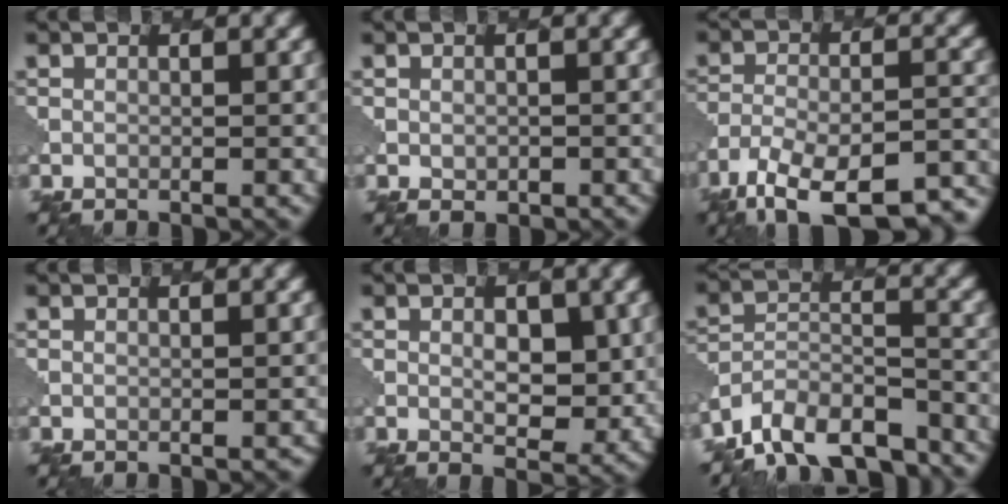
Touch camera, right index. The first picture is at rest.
{"total": 1.0, "force": [0.1, 0.9, 0.4], "torque": [-0.009, -0.007, 0.004]}
{"total": 12.7, "force": [-10.1, 4.1, 6.6], "torque": [-0.121, -0.019, -0.149]}
{"total": 0.6, "force": [-0.5, 0.2, 0.2], "torque": [0.006, 0.000, 0.000]}
{"total": 3.3, "force": [0.8, 1.8, 2.6], "torque": [-0.037, -0.007, 0.017]}
{"total": 11.4, "force": [-9.9, 4.4, 3.5], "torque": [-0.063, 0.003, -0.139]}